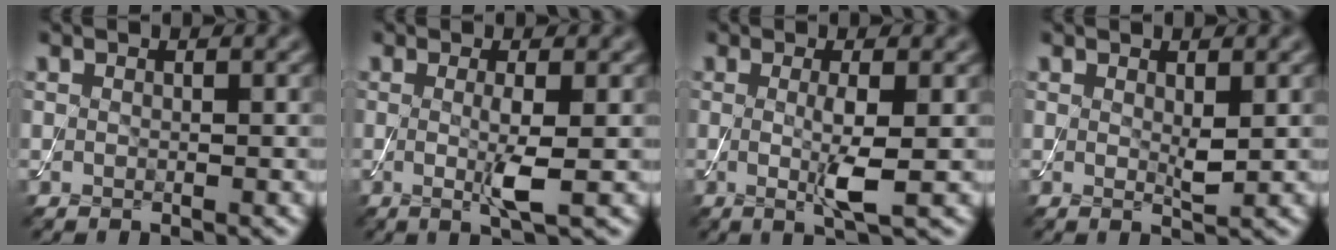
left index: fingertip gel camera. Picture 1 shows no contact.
{"total": 2.7, "force": [-0.2, 0.3, 2.7], "torque": [-0.057, -0.009, -0.002]}
{"total": 3.1, "force": [-0.2, 0.4, 3.1], "torque": [-0.064, -0.009, -0.001]}
{"total": 1.2, "force": [0.4, 0.3, 1.1], "torque": [-0.023, -0.005, 0.008]}